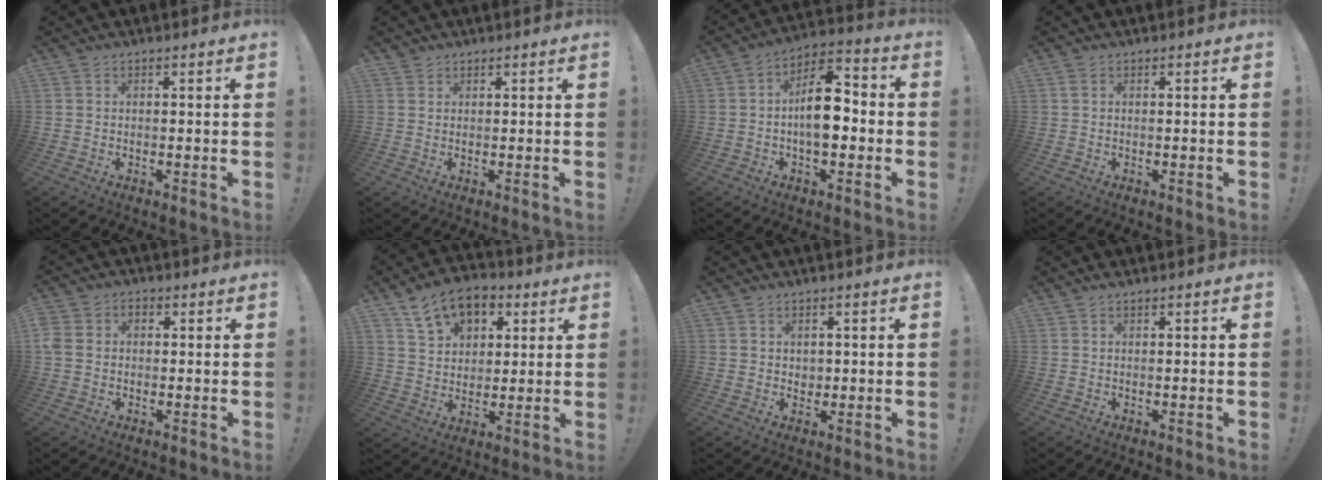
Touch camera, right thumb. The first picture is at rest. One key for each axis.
{"total": 1.4, "fx": 1.2, "fy": 0.8, "fz": 0.1, "tx": 0.005, "ty": -0.008, "tz": 0.021}
{"total": 13.5, "fx": -1.7, "fy": 7.8, "fz": 11.0, "tx": -0.172, "ty": 0.014, "tz": -0.033}
{"total": 0.5, "fx": 0.2, "fy": 0.1, "fz": 0.4, "tx": -0.010, "ty": 0.001, "tz": 0.004}
{"total": 5.3, "fx": -0.3, "fy": 4.5, "fz": 2.8, "tx": -0.056, "ty": 0.007, "tz": -0.005}
{"total": 12.5, "fx": 7.0, "fy": 8.6, "fz": 5.9, "tx": -0.093, "ty": -0.032, "tz": 0.135}
{"total": 2.5, "fx": 1.1, "fy": 2.2, "fz": 0.2, "tx": 0.006, "ty": -0.005, "tz": 0.019}
{"total": 0.7, "fx": 0.5, "fy": -0.1, "fz": 0.4, "tx": -0.001, "ty": -0.002, "tz": 0.007}